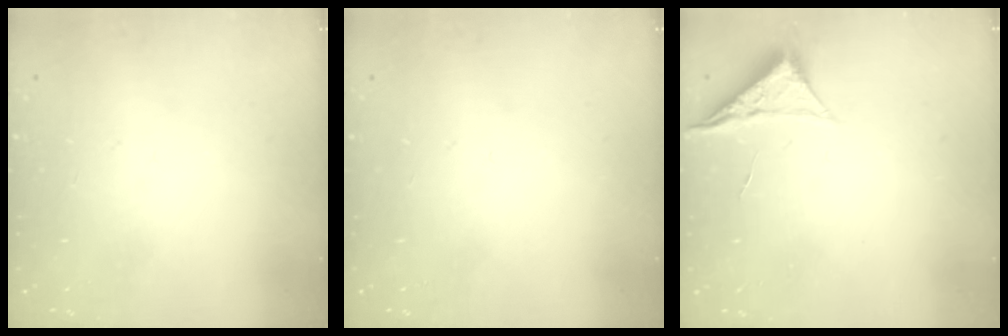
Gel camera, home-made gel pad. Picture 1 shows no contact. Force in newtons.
{"total": 0.0}
{"total": 4.7, "press": 4.7, "slide": 0.7}